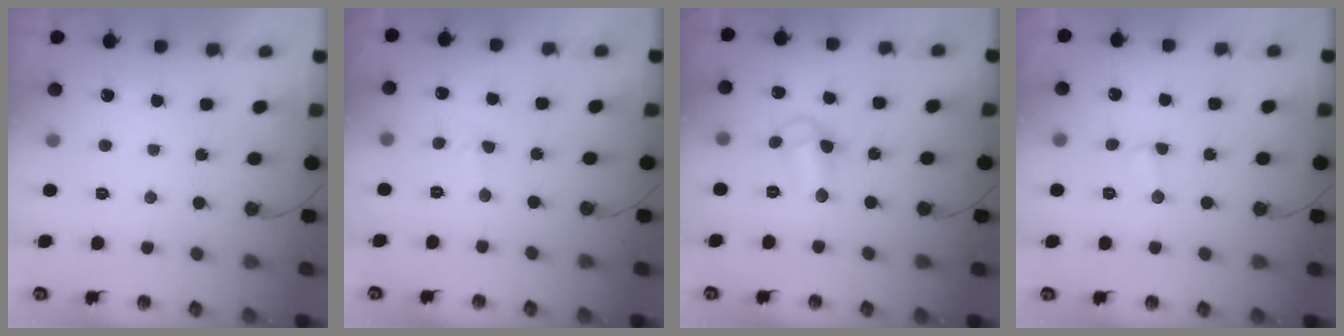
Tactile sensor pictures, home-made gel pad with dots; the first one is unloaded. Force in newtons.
{"total": 2.1, "press": 2.0, "slide": 0.3}
{"total": 8.2, "press": 8.1, "slide": 0.4}
{"total": 2.7, "press": 2.7, "slide": 0.4}